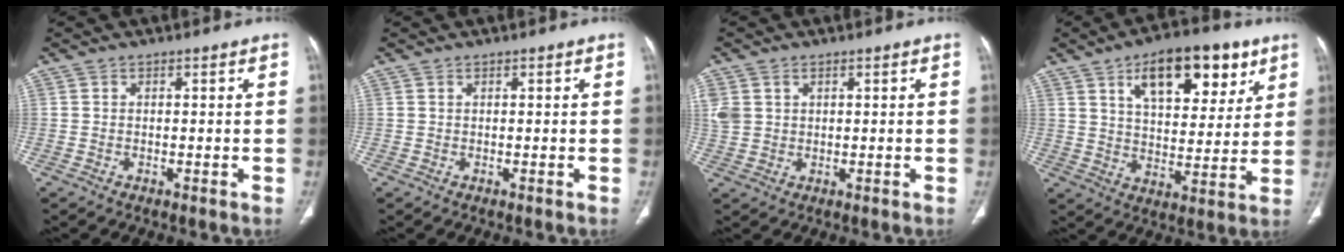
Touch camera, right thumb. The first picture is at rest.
{"total": 0.0}
{"total": 5.6, "force": [1.5, 4.6, 2.9], "torque": [-0.077, 0.004, 0.041]}
{"total": 18.2, "force": [9.1, 8.8, 13.0], "torque": [-0.144, -0.028, 0.143]}